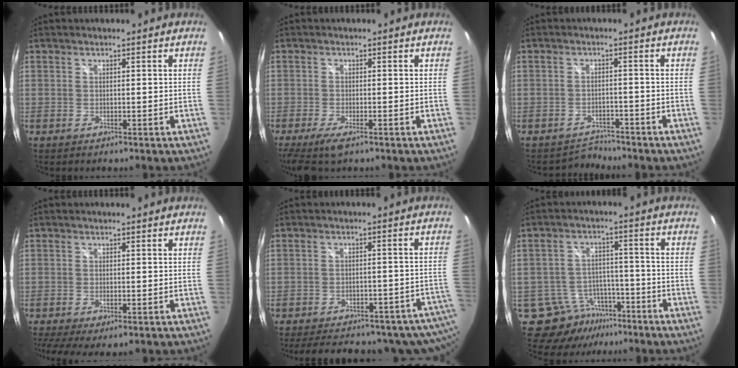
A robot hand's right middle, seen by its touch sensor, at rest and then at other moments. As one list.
[{"total": 6.7, "force": [-4.5, 1.7, 4.7], "torque": [-0.109, -0.027, -0.078]}, {"total": 3.7, "force": [-3.5, 1.0, -0.7], "torque": [0.008, 0.007, -0.058]}, {"total": 7.7, "force": [-5.3, 2.2, 5.1], "torque": [-0.113, -0.032, -0.084]}, {"total": 22.3, "force": [-19.0, 7.7, 8.6], "torque": [-0.136, 0.006, -0.220]}, {"total": 9.8, "force": [-7.6, 5.8, 1.9], "torque": [-0.041, 0.019, -0.108]}]